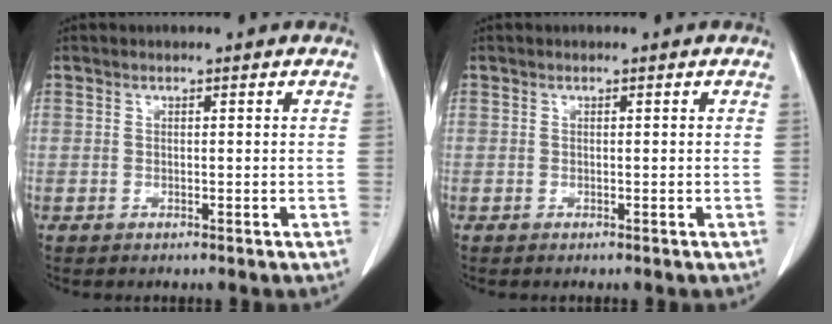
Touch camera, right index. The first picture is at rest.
{"total": 0.0}